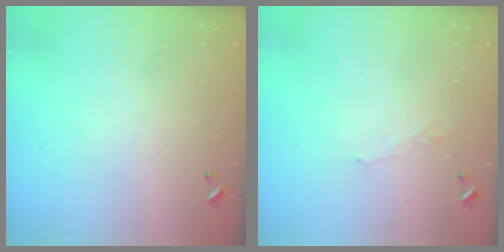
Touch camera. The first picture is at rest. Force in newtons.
{"total": 0.7, "press": 0.4, "slide": 0.6}